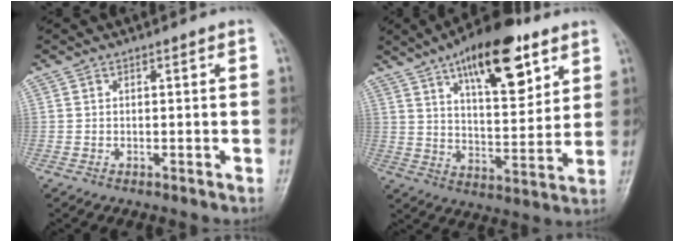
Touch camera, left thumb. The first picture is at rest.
{"total": 18.3, "force": [10.1, 7.4, 13.3], "torque": [-0.165, -0.042, 0.161]}